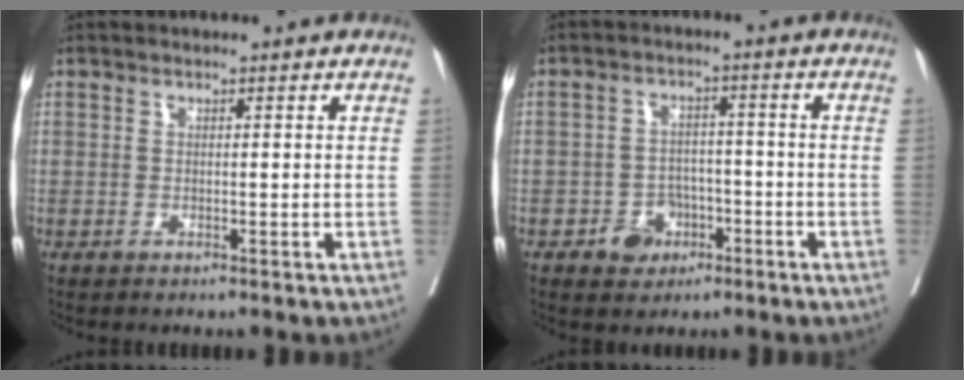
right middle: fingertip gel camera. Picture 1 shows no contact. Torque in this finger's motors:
{"motor_torque": [0.42, -0.33, 0.10, 0.03]}